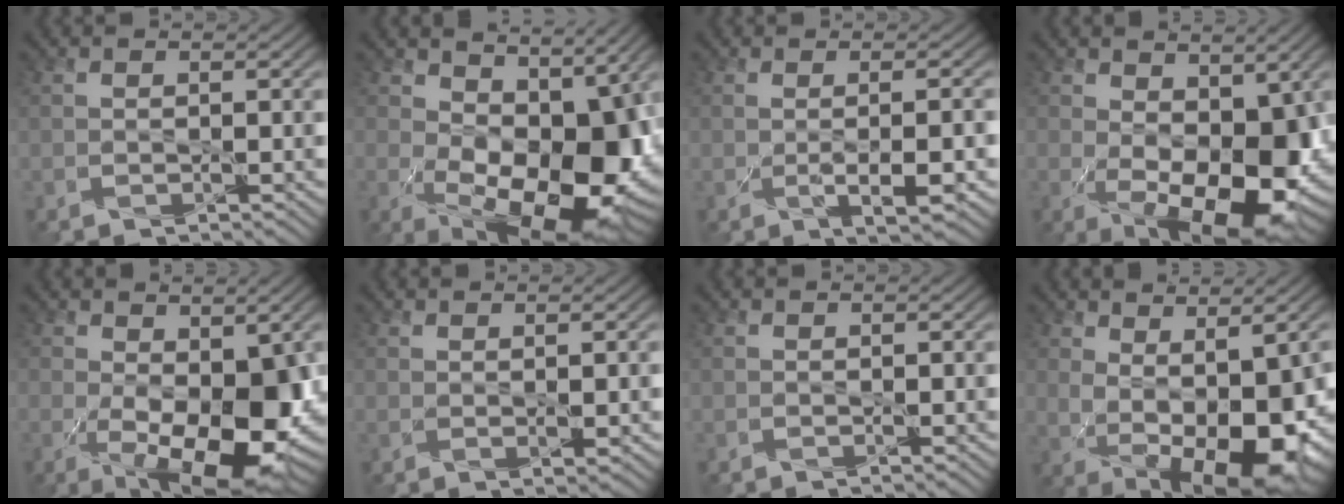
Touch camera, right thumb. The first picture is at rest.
{"total": 14.6, "force": [0.1, 9.0, 11.4], "torque": [-0.169, -0.034, 0.025]}
{"total": 3.9, "force": [-0.6, 0.8, 3.8], "torque": [-0.065, 0.000, -0.005]}
{"total": 13.6, "force": [-1.8, 7.6, 11.1], "torque": [-0.173, -0.027, -0.017]}
{"total": 12.9, "force": [-2.8, 6.5, 10.7], "torque": [-0.170, -0.040, -0.028]}
{"total": 1.4, "force": [0.5, 0.2, 1.3], "torque": [-0.022, 0.002, 0.010]}
{"total": 0.0}
{"total": 11.0, "force": [-0.7, 5.3, 9.6], "torque": [-0.159, -0.018, 0.002]}